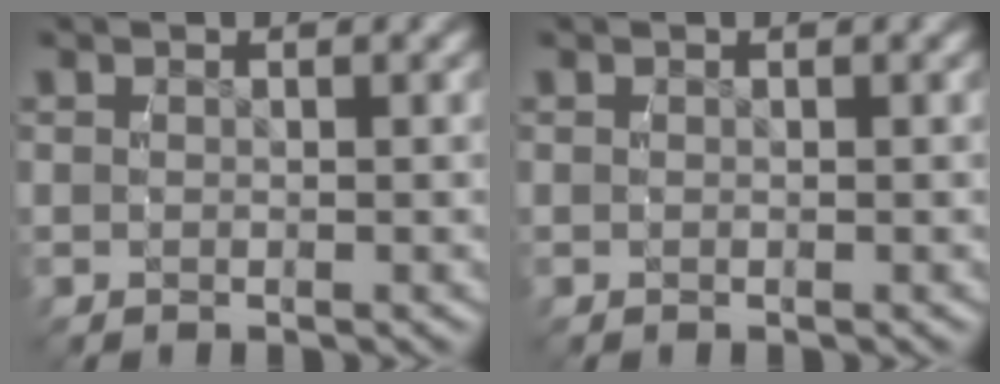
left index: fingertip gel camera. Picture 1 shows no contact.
{"total": 0.0}